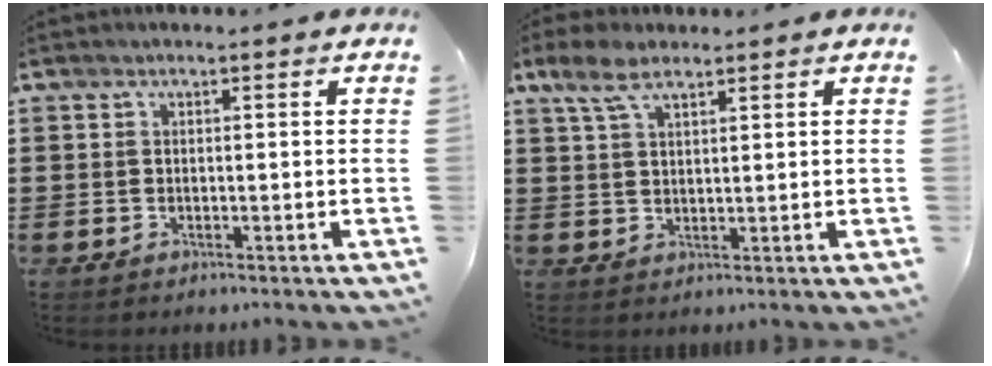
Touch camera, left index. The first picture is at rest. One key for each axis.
{"total": 4.8, "fx": 3.0, "fy": 1.9, "fz": 3.2, "tx": -0.071, "ty": 0.006, "tz": 0.056}